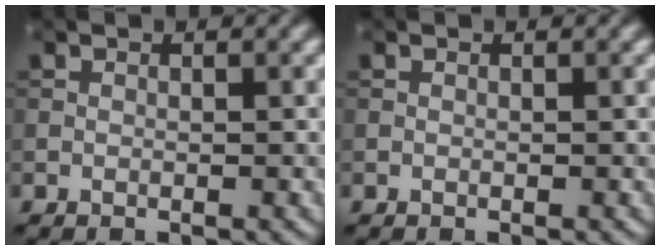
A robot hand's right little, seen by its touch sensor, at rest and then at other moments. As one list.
[{"total": 0.0}]